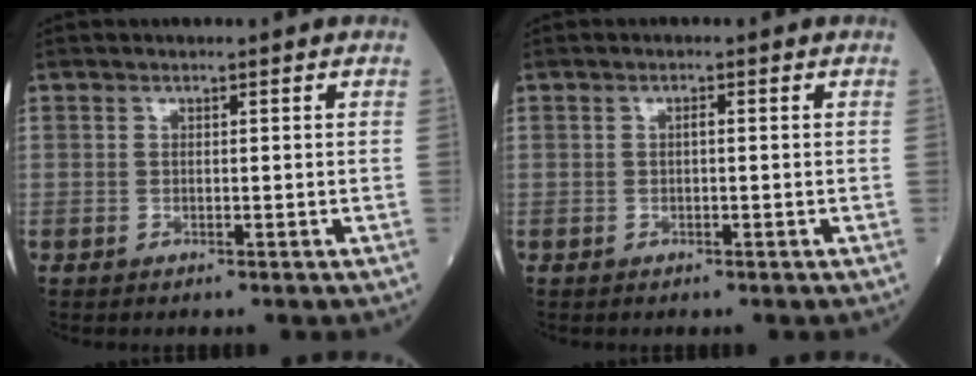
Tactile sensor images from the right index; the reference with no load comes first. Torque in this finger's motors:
{"motor_torque": [0.01, 0.00, -0.03, 0.02]}